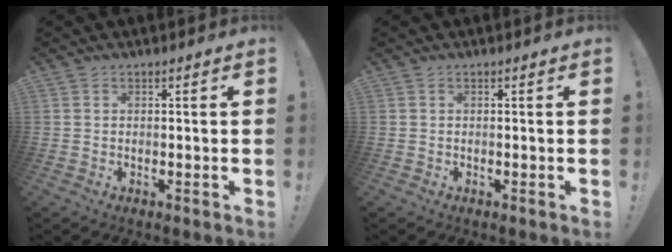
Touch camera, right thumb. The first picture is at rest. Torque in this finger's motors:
{"motor_torque": [0.00, 0.00, 0.00, 0.01, 0.01]}